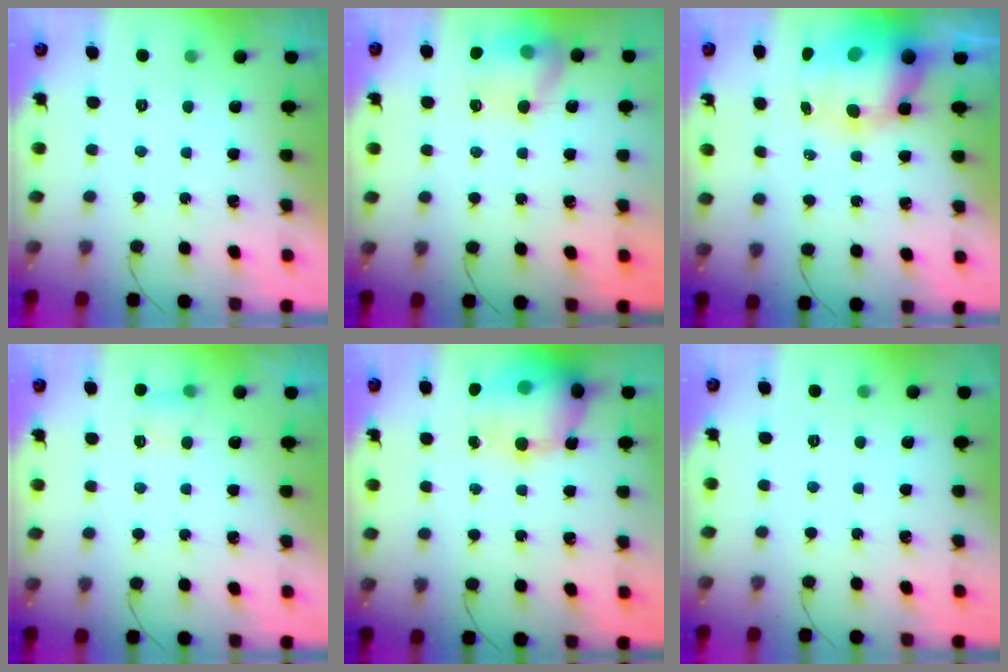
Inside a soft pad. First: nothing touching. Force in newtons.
{"total": 14.7, "press": 14.6, "slide": 1.3}
{"total": 11.7, "press": 11.4, "slide": 2.8}
{"total": 4.0, "press": 3.8, "slide": 1.2}
{"total": 18.8, "press": 17.6, "slide": 6.4}
{"total": 2.4, "press": 1.6, "slide": 1.8}